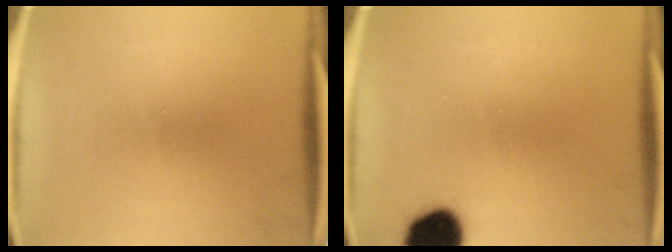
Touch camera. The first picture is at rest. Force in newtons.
{"total": 11.7}